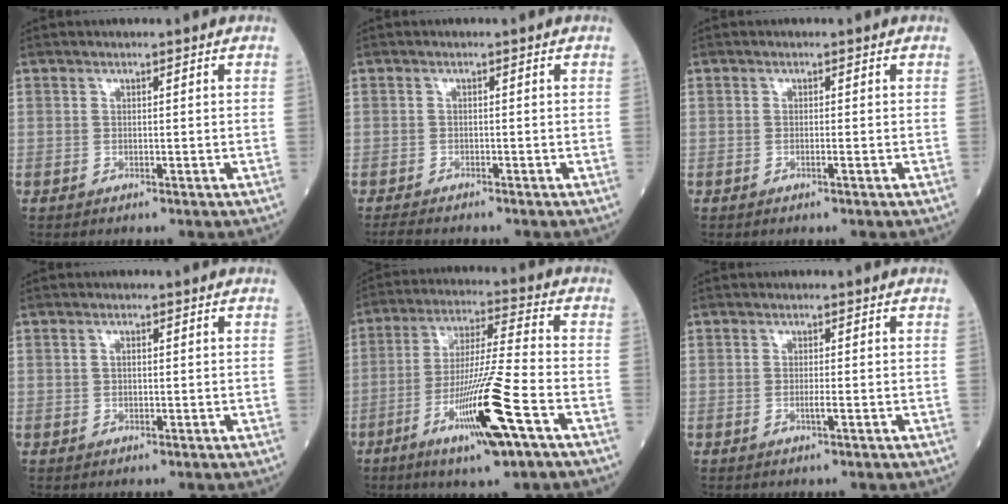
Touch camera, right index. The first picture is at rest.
{"total": 2.2, "force": [-2.1, 0.3, 0.6], "torque": [-0.015, -0.008, -0.034]}
{"total": 0.7, "force": [-0.3, -0.2, 0.6], "torque": [-0.012, 0.001, -0.006]}
{"total": 0.8, "force": [0.2, 0.5, 0.6], "torque": [-0.013, 0.005, 0.003]}
{"total": 14.3, "force": [-6.3, -0.2, 12.8], "torque": [-0.246, -0.018, -0.112]}
{"total": 1.0, "force": [-0.3, -0.1, 1.0], "torque": [-0.016, -0.002, -0.005]}